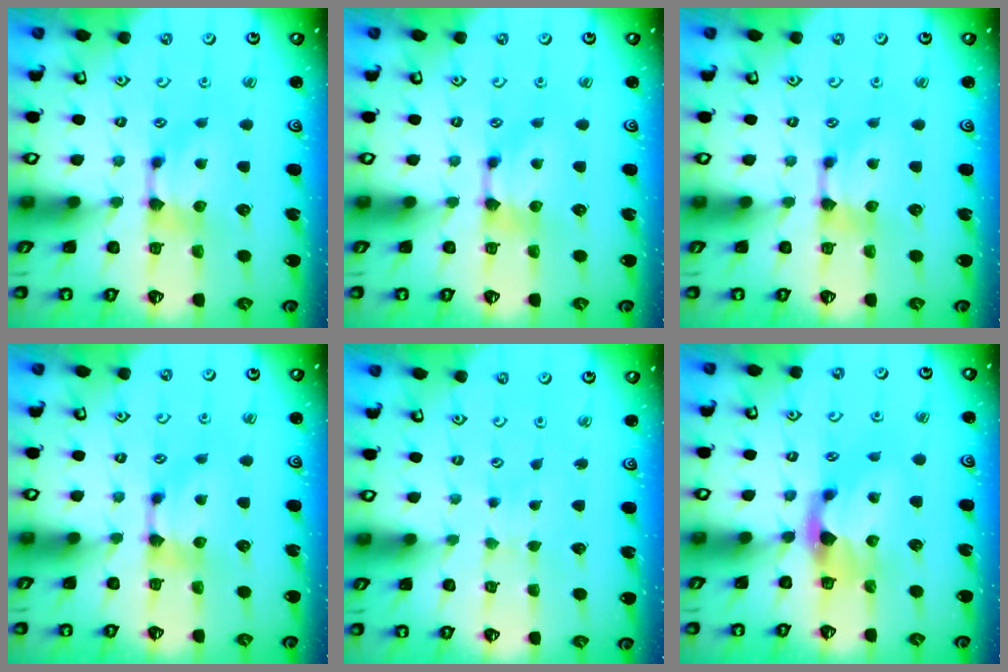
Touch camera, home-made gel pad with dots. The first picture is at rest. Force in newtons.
{"total": 0.0}
{"total": 0.0}
{"total": 0.0}
{"total": 2.9, "press": 2.9, "slide": 0.0}
{"total": 2.2, "press": 1.9, "slide": 1.2}